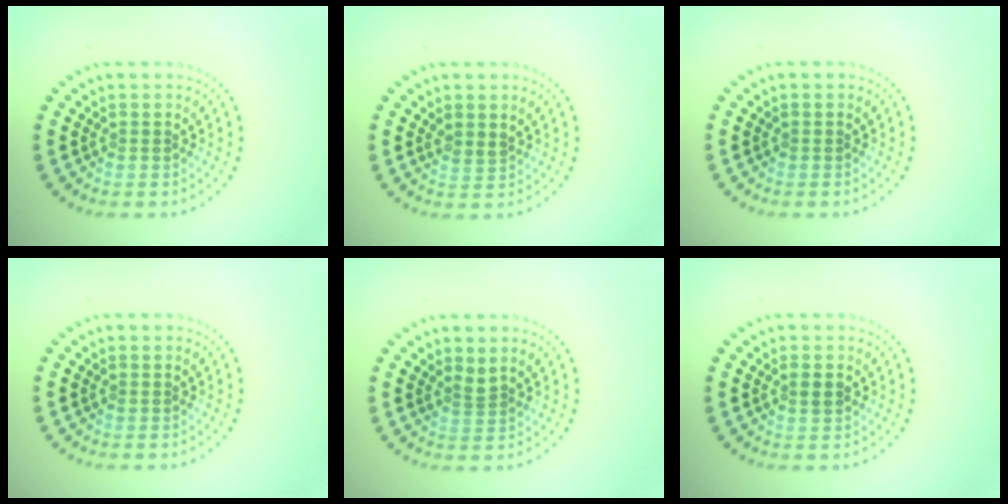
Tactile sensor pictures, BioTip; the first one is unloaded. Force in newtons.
{"total": 0.9, "press": 0.6, "slide": 0.6}
{"total": 0.0}
{"total": 0.0}
{"total": 0.9, "press": 0.5, "slide": 0.7}
{"total": 1.3, "press": 1.3, "slide": 0.1}